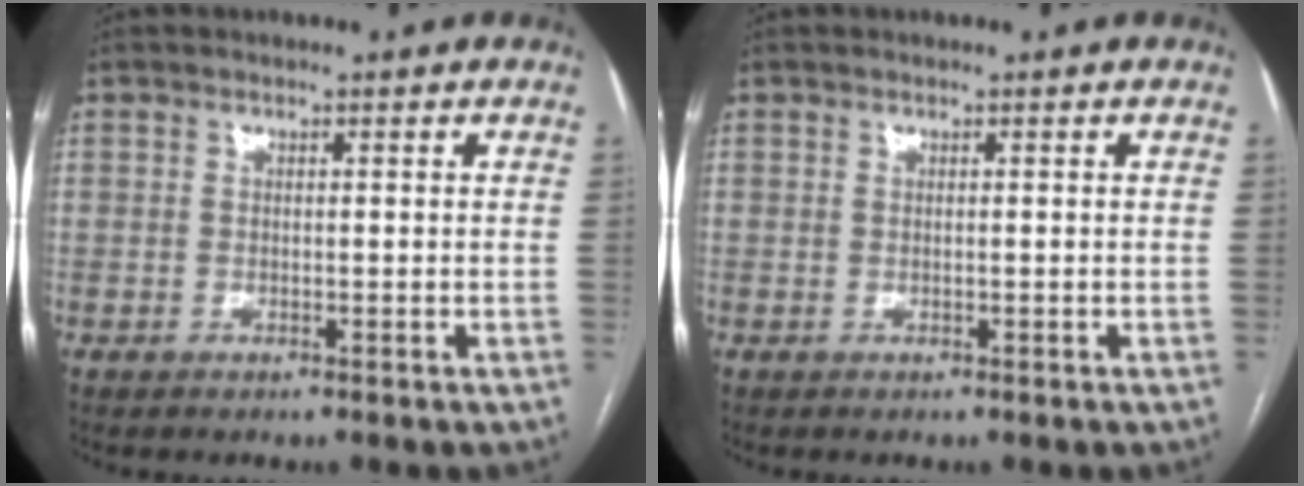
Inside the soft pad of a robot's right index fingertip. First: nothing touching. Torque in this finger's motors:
{"motor_torque": [0.00, 0.00, 0.00, 0.00]}